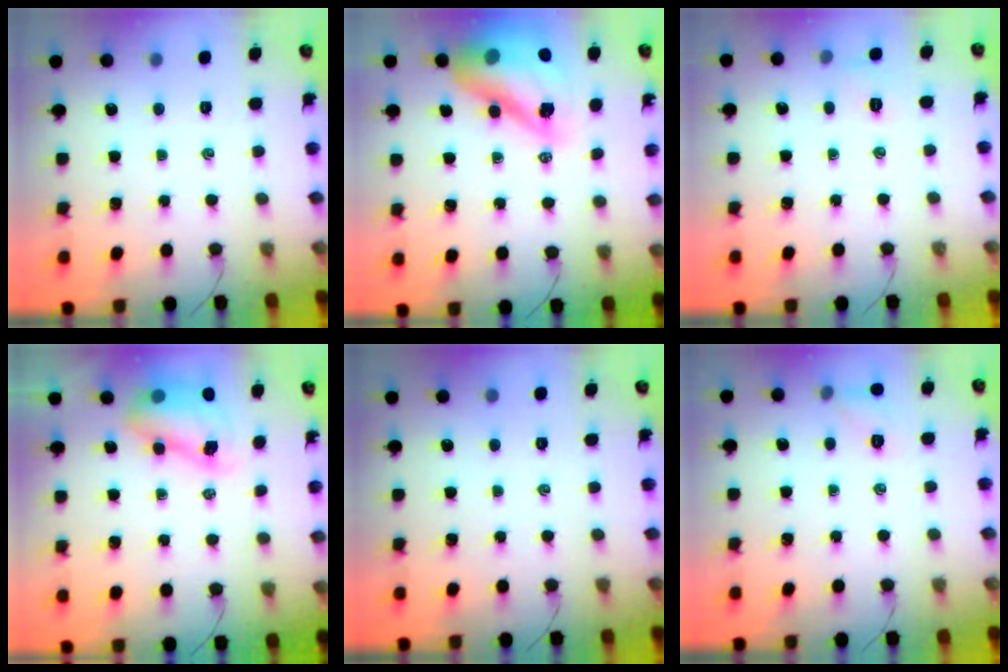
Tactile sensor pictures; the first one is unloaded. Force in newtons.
{"total": 20.8, "press": 20.1, "slide": 5.3}
{"total": 4.8, "press": 4.5, "slide": 1.5}
{"total": 8.2, "press": 8.0, "slide": 2.0}
{"total": 0.0}
{"total": 6.0, "press": 5.8, "slide": 1.5}